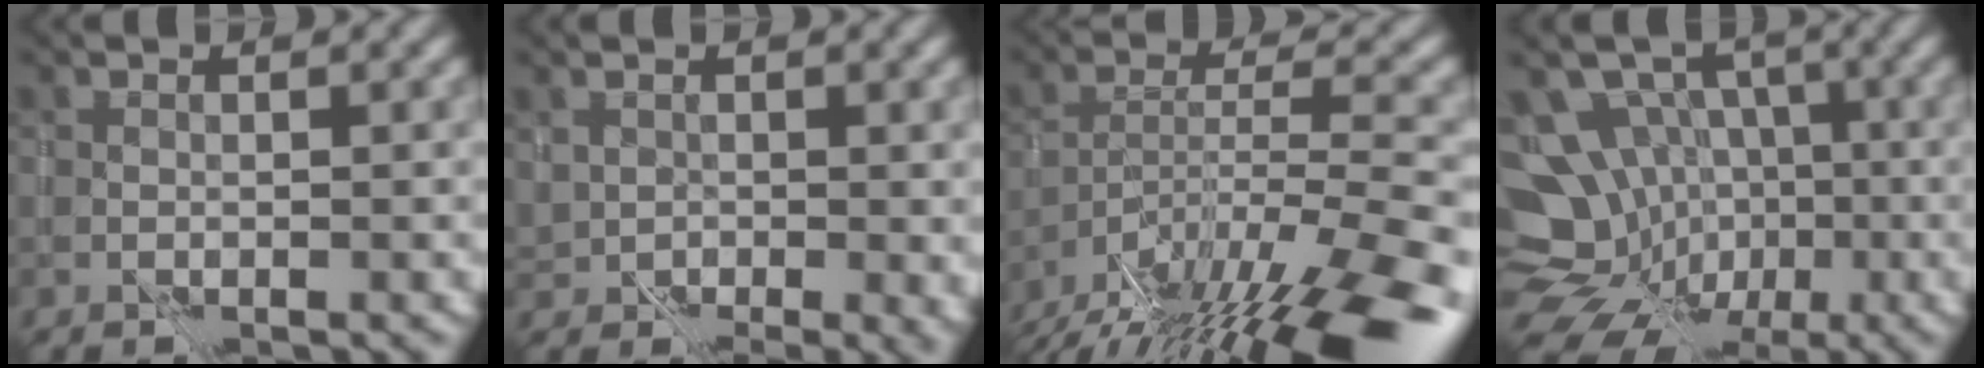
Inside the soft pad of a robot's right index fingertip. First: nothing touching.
{"total": 3.2, "force": [0.2, 2.1, 2.4], "torque": [-0.036, -0.012, 0.008]}
{"total": 15.3, "force": [-11.8, 2.4, 9.4], "torque": [-0.167, -0.018, -0.182]}
{"total": 12.0, "force": [-3.9, 10.1, 5.1], "torque": [-0.094, -0.025, -0.058]}